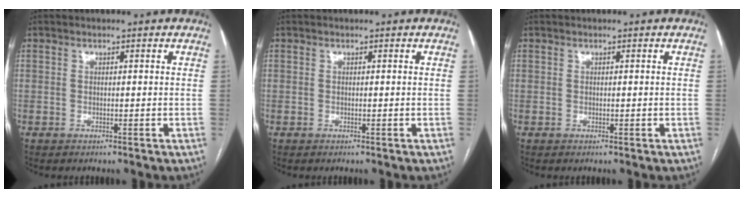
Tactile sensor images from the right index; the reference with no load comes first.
{"total": 0.0}
{"total": 0.0}